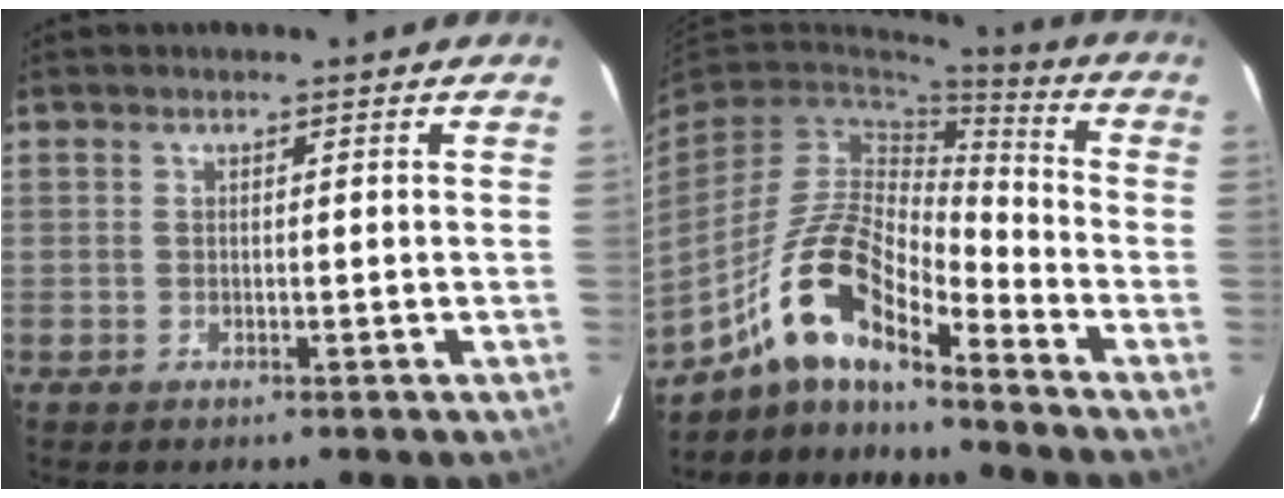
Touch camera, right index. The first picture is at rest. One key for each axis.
{"total": 13.0, "fx": -9.2, "fy": 3.5, "fz": 8.5, "tx": -0.174, "ty": 0.026, "tz": -0.169}